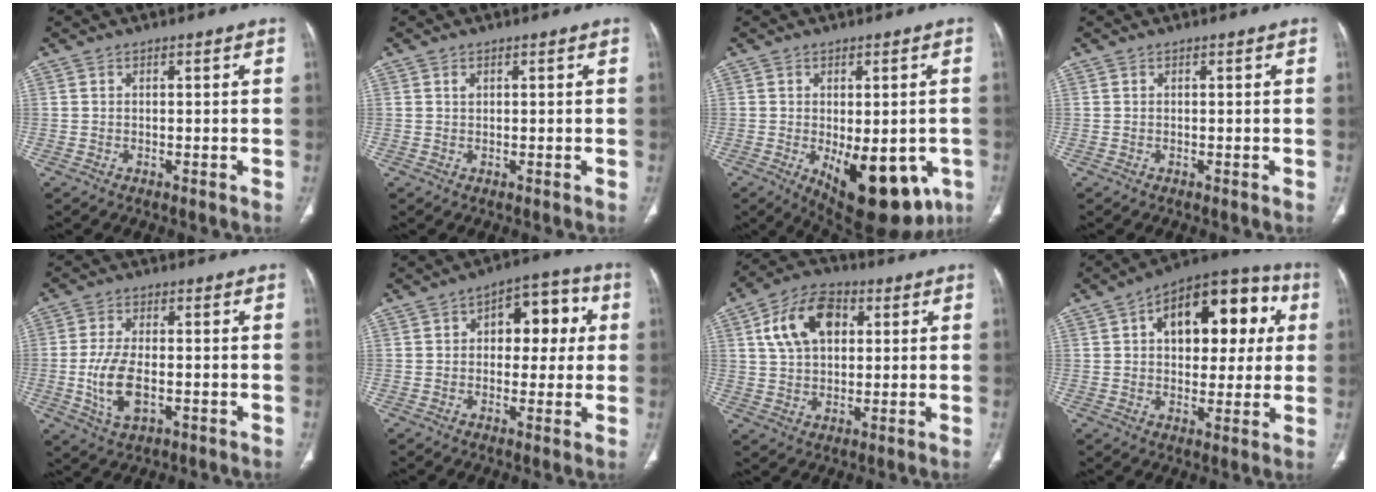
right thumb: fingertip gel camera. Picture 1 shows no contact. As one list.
[{"total": 0.8, "force": [0.4, 0.5, 0.4], "torque": [-0.006, 0.000, 0.009]}, {"total": 17.4, "force": [-6.4, 8.3, 13.9], "torque": [-0.137, -0.009, -0.066]}, {"total": 0.0}, {"total": 8.5, "force": [-1.8, 4.3, 7.1], "torque": [-0.147, 0.001, -0.030]}, {"total": 11.5, "force": [2.3, 6.9, 8.9], "torque": [-0.067, 0.026, 0.025]}, {"total": 12.3, "force": [3.6, 7.9, 8.7], "torque": [-0.139, 0.010, 0.059]}, {"total": 20.4, "force": [5.4, 11.4, 16.0], "torque": [-0.166, 0.025, 0.068]}]